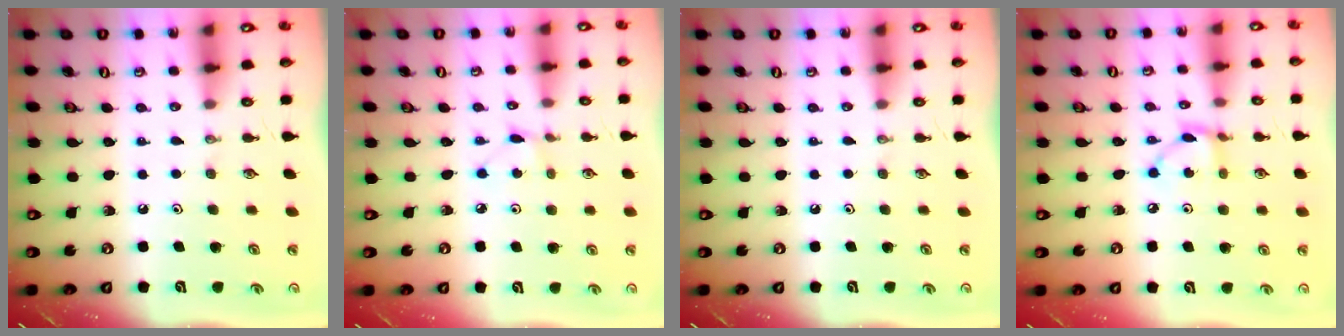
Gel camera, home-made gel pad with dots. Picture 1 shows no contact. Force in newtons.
{"total": 3.0, "press": 3.0, "slide": 0.4}
{"total": 0.0}
{"total": 5.3, "press": 5.3, "slide": 0.3}